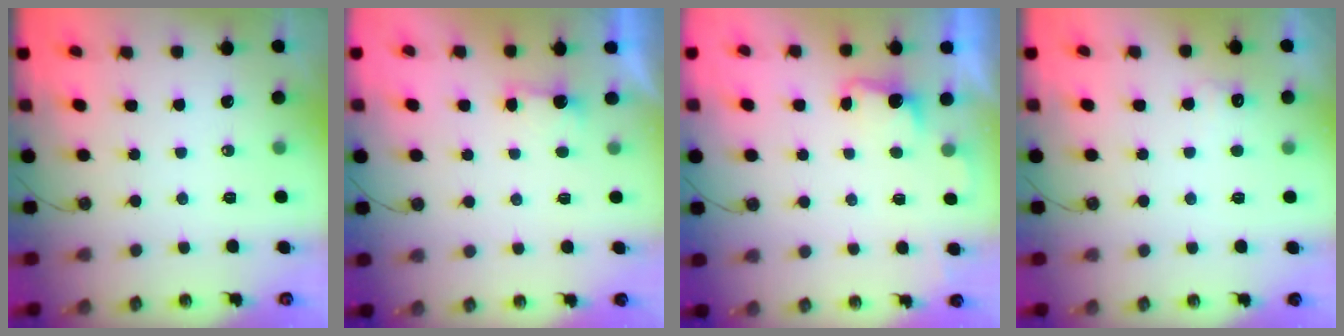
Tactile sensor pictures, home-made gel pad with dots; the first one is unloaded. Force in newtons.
{"total": 1.6, "press": 1.4, "slide": 0.9}
{"total": 2.2, "press": 2.0, "slide": 0.9}
{"total": 5.7, "press": 5.5, "slide": 1.3}